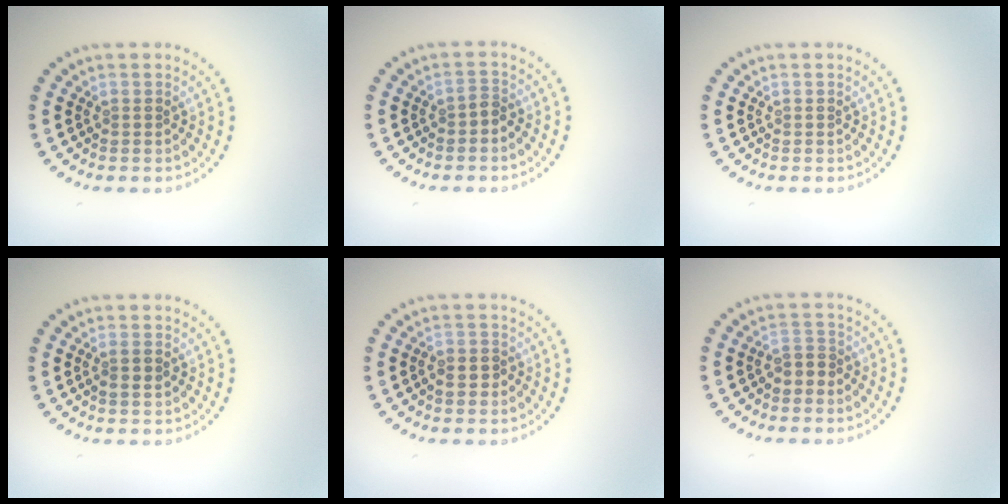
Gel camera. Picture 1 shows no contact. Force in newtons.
{"total": 1.0, "press": 0.8, "slide": 0.6}
{"total": 0.0}
{"total": 1.3, "press": 1.3, "slide": 0.3}
{"total": 1.3, "press": 1.2, "slide": 0.5}
{"total": 1.7, "press": 1.4, "slide": 0.9}